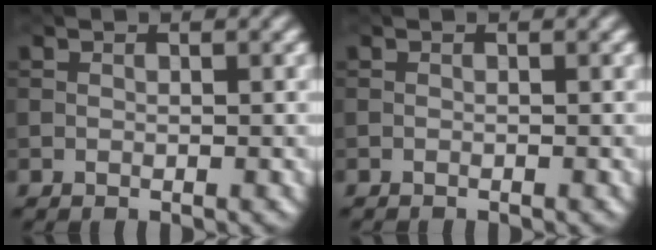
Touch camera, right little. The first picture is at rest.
{"total": 0.6, "force": [-0.6, -0.2, -0.1], "torque": [0.000, -0.008, -0.013]}